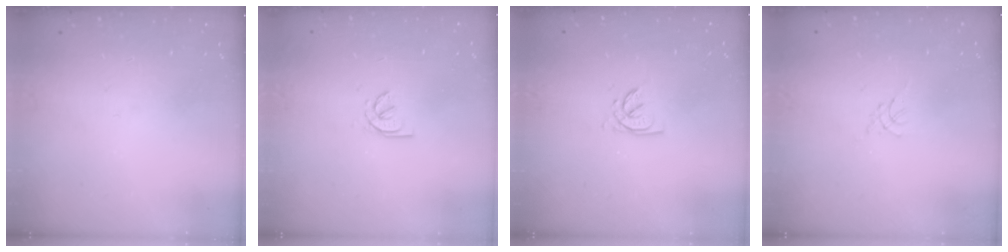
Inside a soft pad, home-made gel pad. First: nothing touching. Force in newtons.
{"total": 2.1, "press": 2.1, "slide": 0.6}
{"total": 2.6, "press": 2.6, "slide": 0.2}
{"total": 0.0}